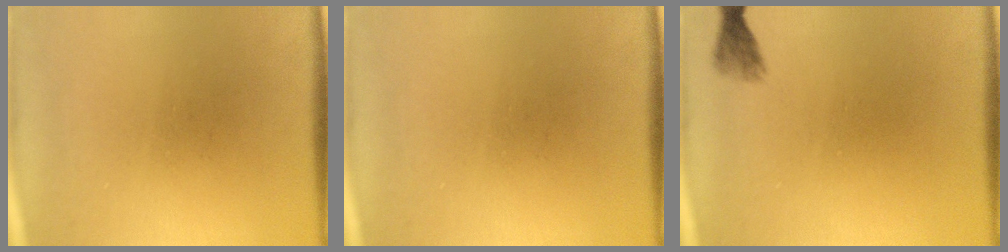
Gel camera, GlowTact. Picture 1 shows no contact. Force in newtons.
{"total": 0.0}
{"total": 1.5}